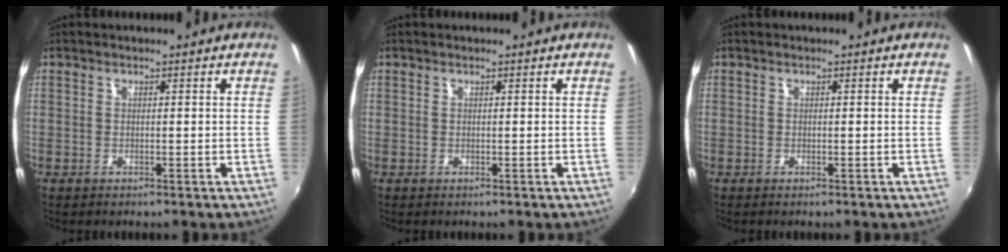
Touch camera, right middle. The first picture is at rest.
{"total": 0.0}
{"total": 0.0}